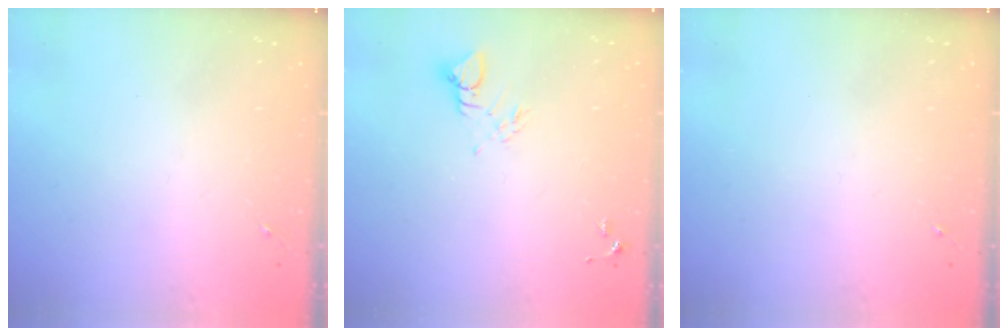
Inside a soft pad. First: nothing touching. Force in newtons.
{"total": 4.1, "press": 4.1, "slide": 0.2}
{"total": 0.0}